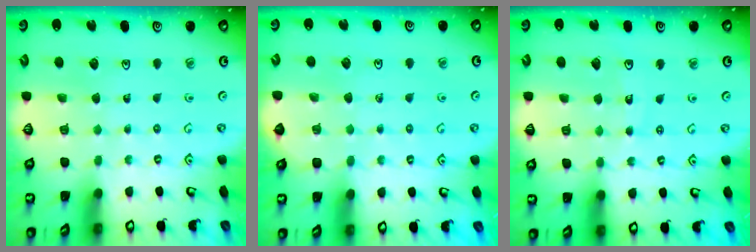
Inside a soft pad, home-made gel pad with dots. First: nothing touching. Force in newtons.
{"total": 1.5, "press": 1.5, "slide": 0.3}
{"total": 6.5, "press": 6.0, "slide": 2.5}